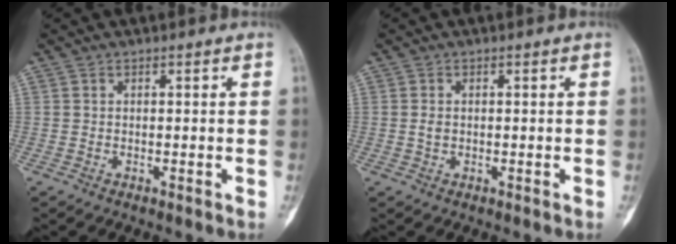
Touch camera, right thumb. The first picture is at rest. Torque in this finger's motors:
{"motor_torque": [0.02, 0.20, -0.04, -0.04, 0.09]}